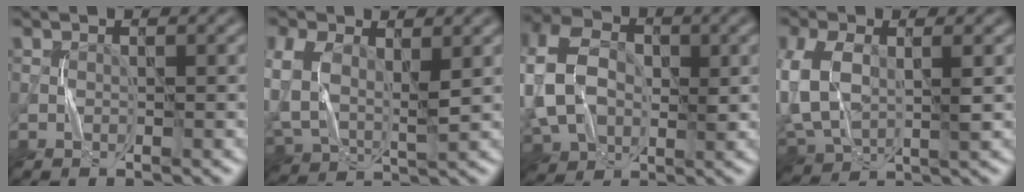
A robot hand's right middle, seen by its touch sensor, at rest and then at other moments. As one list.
[{"total": 8.1, "force": [1.7, 5.4, 5.8], "torque": [-0.149, -0.008, 0.044]}, {"total": 9.3, "force": [0.6, 6.7, 6.4], "torque": [-0.144, 0.016, -0.003]}, {"total": 6.9, "force": [0.7, 4.3, 5.3], "torque": [-0.135, -0.003, 0.017]}]